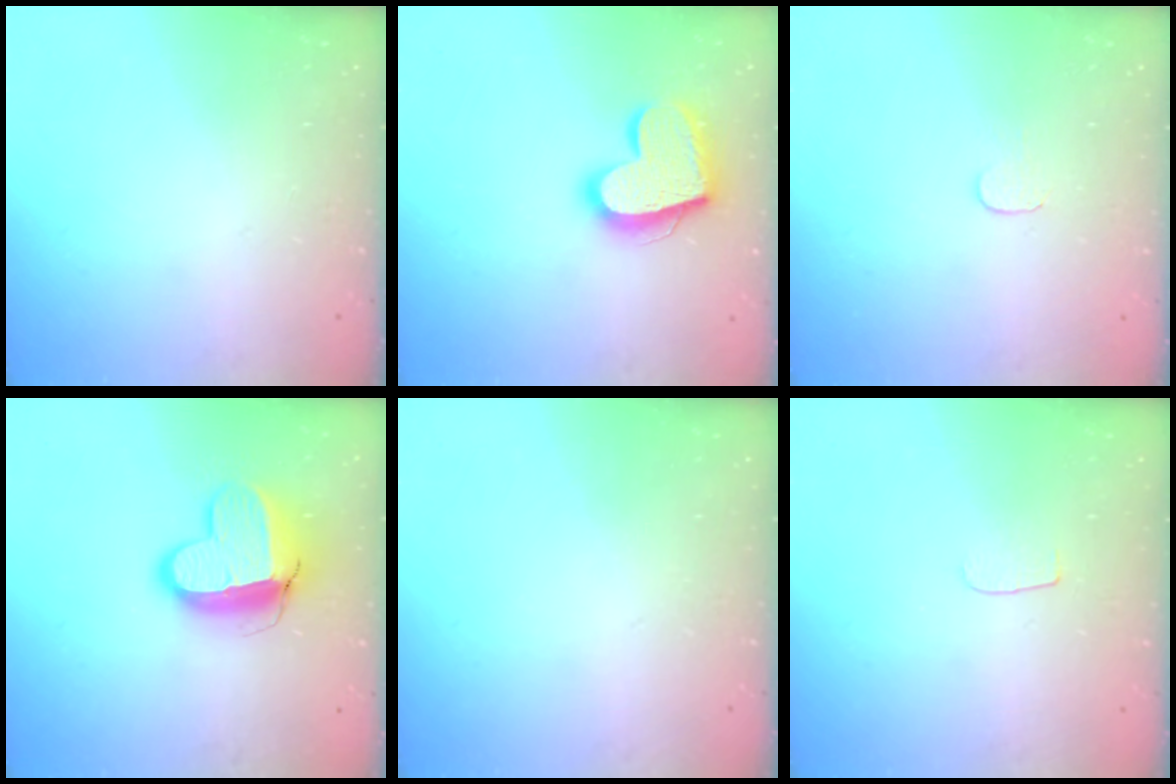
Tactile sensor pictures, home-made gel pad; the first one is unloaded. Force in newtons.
{"total": 17.7, "press": 17.7, "slide": 1.5}
{"total": 3.7, "press": 3.7, "slide": 0.4}
{"total": 13.1, "press": 13.0, "slide": 1.3}
{"total": 0.0}
{"total": 3.1, "press": 3.1, "slide": 0.3}